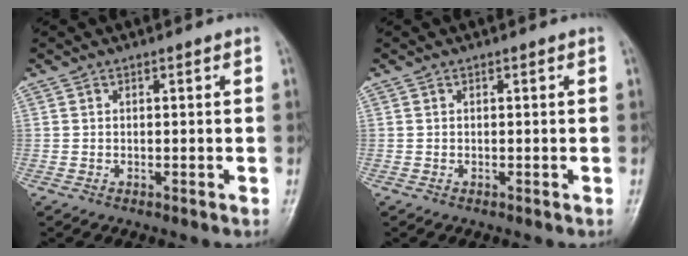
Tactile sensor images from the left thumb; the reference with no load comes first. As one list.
[{"total": 0.0}]